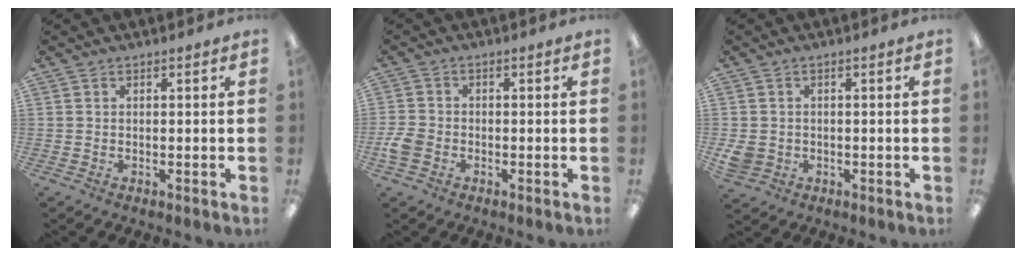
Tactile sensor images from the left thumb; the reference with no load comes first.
{"total": 4.5, "force": [-1.6, 3.3, 2.5], "torque": [-0.051, 0.008, -0.030]}
{"total": 3.3, "force": [-0.7, 3.0, 1.2], "torque": [-0.027, 0.002, -0.013]}